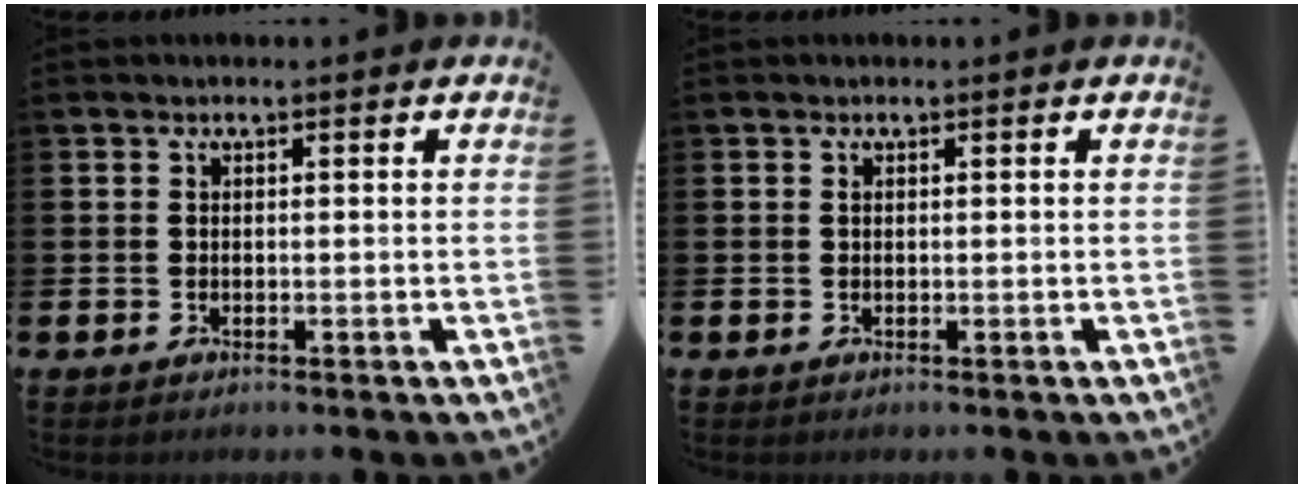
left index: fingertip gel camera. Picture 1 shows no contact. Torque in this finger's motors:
{"motor_torque": [0.09, 0.03, -0.11, -0.15]}